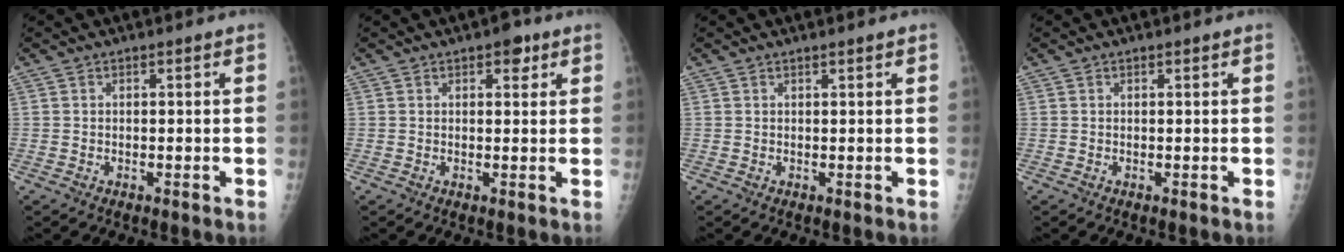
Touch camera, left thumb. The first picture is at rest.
{"total": 3.2, "force": [1.9, 1.7, 2.0], "torque": [-0.010, -0.005, 0.021]}
{"total": 0.9, "force": [0.7, 0.1, 0.5], "torque": [-0.005, -0.003, 0.012]}
{"total": 0.0}